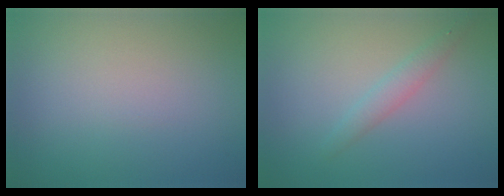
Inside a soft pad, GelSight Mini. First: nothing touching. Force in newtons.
{"total": 1.7, "press": 1.7, "slide": 0.0}